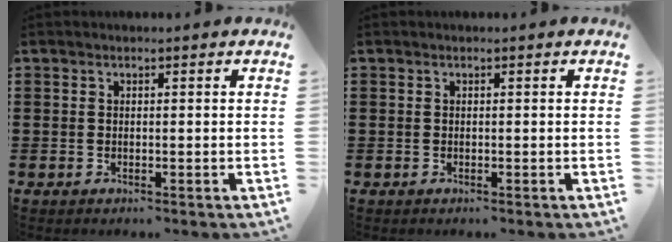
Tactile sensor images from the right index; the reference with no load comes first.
{"total": 0.0}